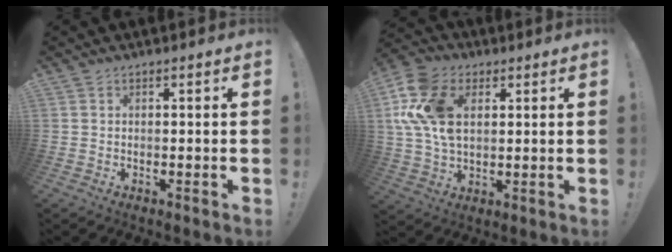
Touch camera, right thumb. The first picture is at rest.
{"total": 17.5, "force": [4.6, 11.8, 12.2], "torque": [-0.255, -0.005, 0.087]}